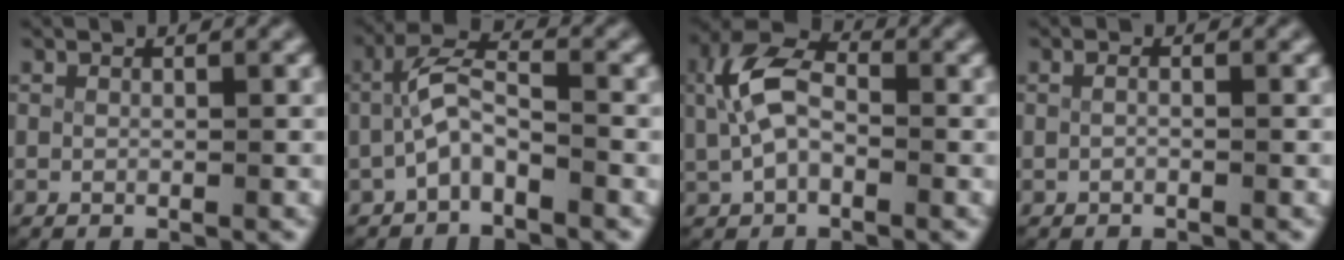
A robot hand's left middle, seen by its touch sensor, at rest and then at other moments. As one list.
[{"total": 3.8, "force": [-1.0, 2.3, 2.8], "torque": [-0.056, -0.003, -0.026]}, {"total": 5.2, "force": [0.4, 3.4, 3.9], "torque": [-0.085, 0.000, 0.008]}, {"total": 0.5, "force": [-0.3, 0.0, 0.4], "torque": [-0.011, -0.003, -0.003]}]